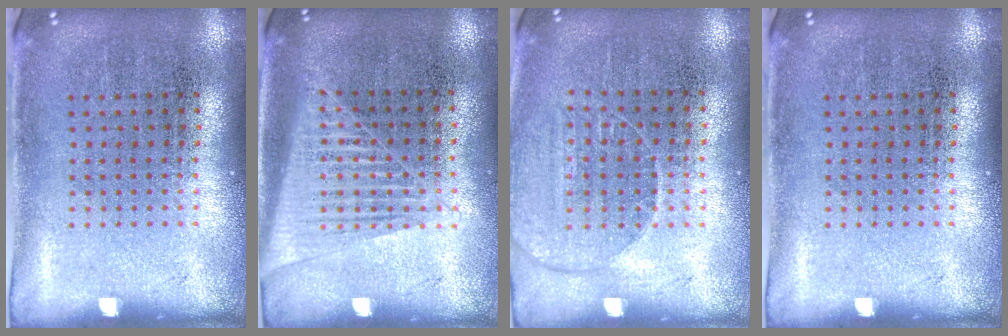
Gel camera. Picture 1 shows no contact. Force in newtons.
{"total": 1.4, "press": 1.3, "slide": 0.7}
{"total": 1.4, "press": 1.3, "slide": 0.6}
{"total": 0.0}